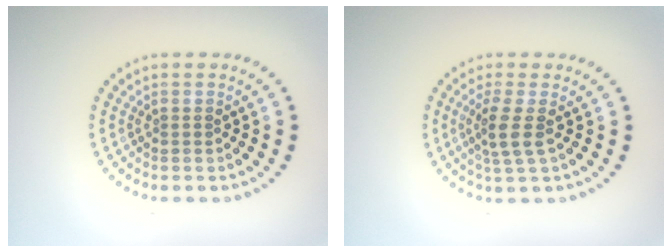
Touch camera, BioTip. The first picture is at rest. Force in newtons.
{"total": 2.5, "press": 1.9, "slide": 1.6}